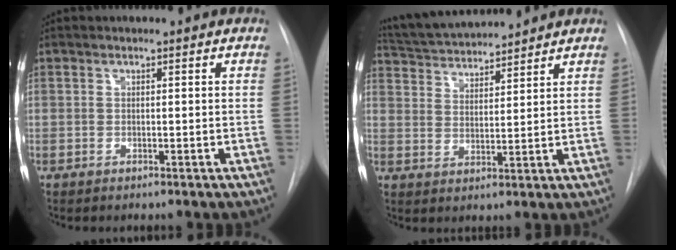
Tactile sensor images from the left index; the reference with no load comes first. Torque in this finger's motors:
{"motor_torque": [-0.34, -1.31, 0.14, 0.08]}